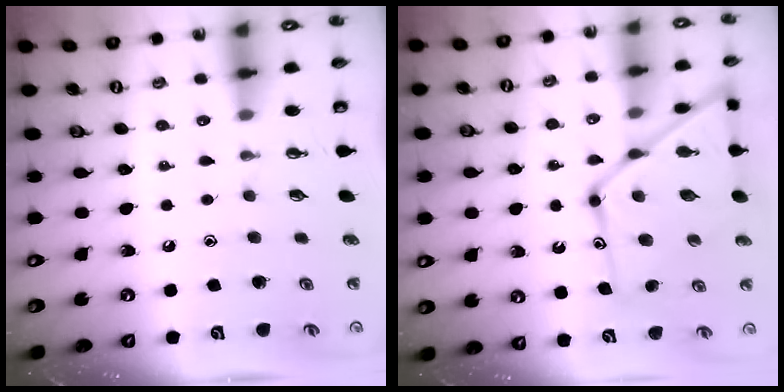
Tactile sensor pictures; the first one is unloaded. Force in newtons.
{"total": 20.0, "press": 20.0, "slide": 1.6}